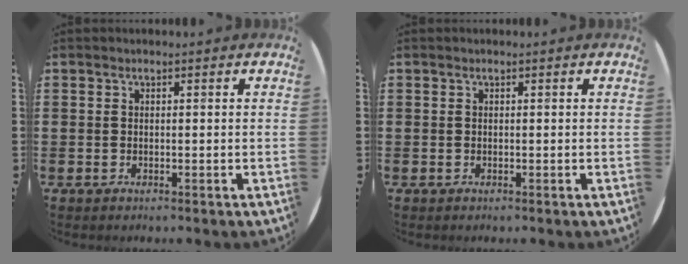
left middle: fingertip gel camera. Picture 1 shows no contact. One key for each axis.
{"total": 0.0}